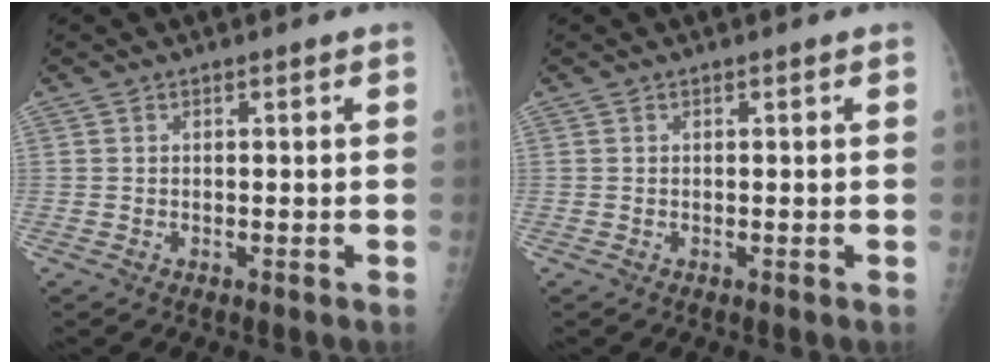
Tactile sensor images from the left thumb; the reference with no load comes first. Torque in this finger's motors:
{"motor_torque": [-0.07, -0.07, 0.02, 0.02, 0.00]}